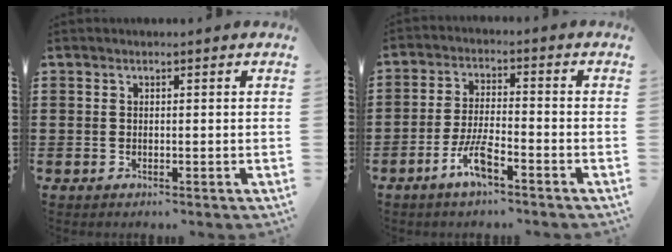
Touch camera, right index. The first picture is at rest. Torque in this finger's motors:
{"motor_torque": [2.14, 0.00, 0.48, 0.09]}